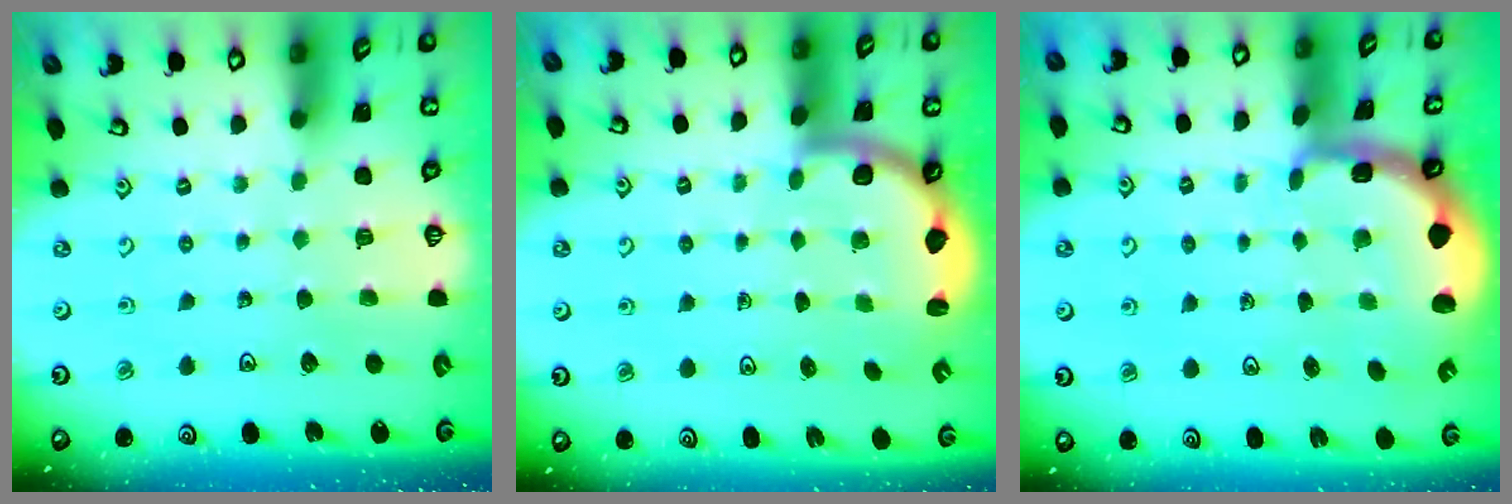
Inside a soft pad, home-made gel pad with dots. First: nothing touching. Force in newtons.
{"total": 2.6, "press": 2.6, "slide": 0.7}
{"total": 2.3, "press": 2.2, "slide": 0.7}